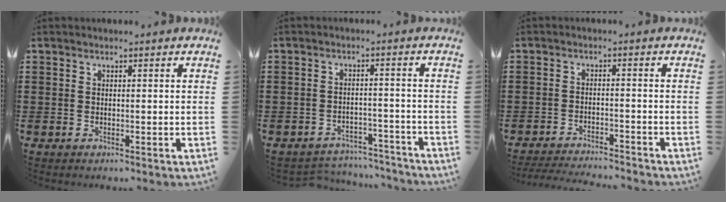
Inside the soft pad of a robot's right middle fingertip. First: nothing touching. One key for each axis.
{"total": 3.9, "fx": -3.8, "fy": 0.5, "fz": 0.2, "tx": -0.008, "ty": 0.002, "tz": -0.080}
{"total": 3.4, "fx": -3.3, "fy": 0.1, "fz": 0.4, "tx": -0.009, "ty": 0.001, "tz": -0.069}